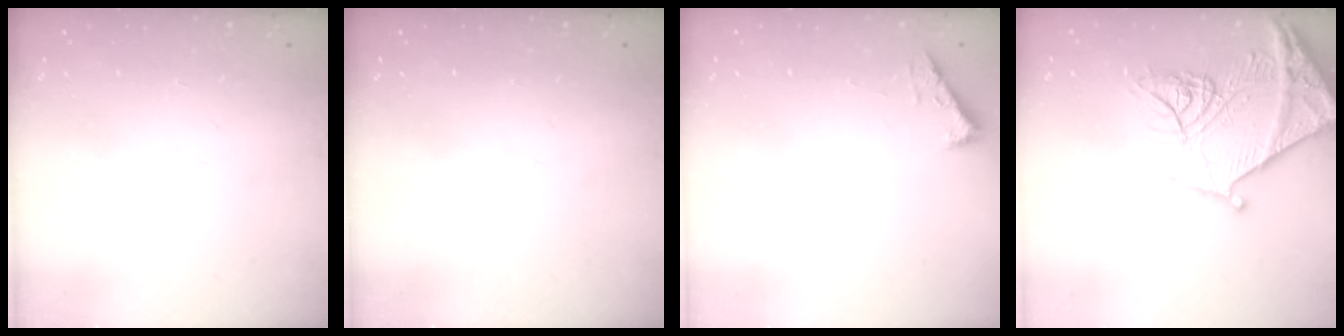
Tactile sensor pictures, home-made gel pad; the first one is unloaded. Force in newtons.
{"total": 0.0}
{"total": 2.5, "press": 2.5, "slide": 0.3}
{"total": 19.8, "press": 19.7, "slide": 2.1}